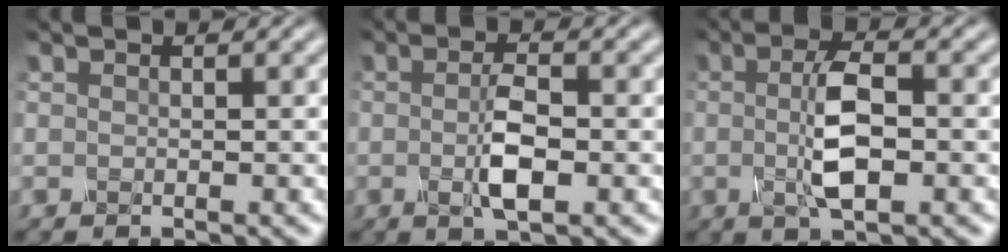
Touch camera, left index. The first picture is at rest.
{"total": 2.9, "force": [-0.4, 0.7, 2.8], "torque": [-0.058, 0.001, -0.011]}
{"total": 4.1, "force": [-0.1, 1.2, 3.9], "torque": [-0.083, 0.005, -0.006]}